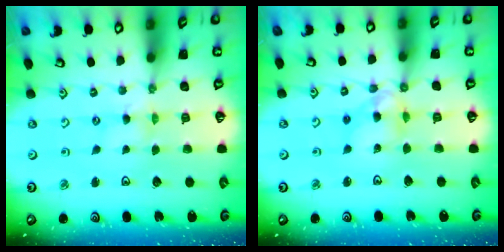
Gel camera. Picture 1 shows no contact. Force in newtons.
{"total": 8.5, "press": 8.5, "slide": 0.7}